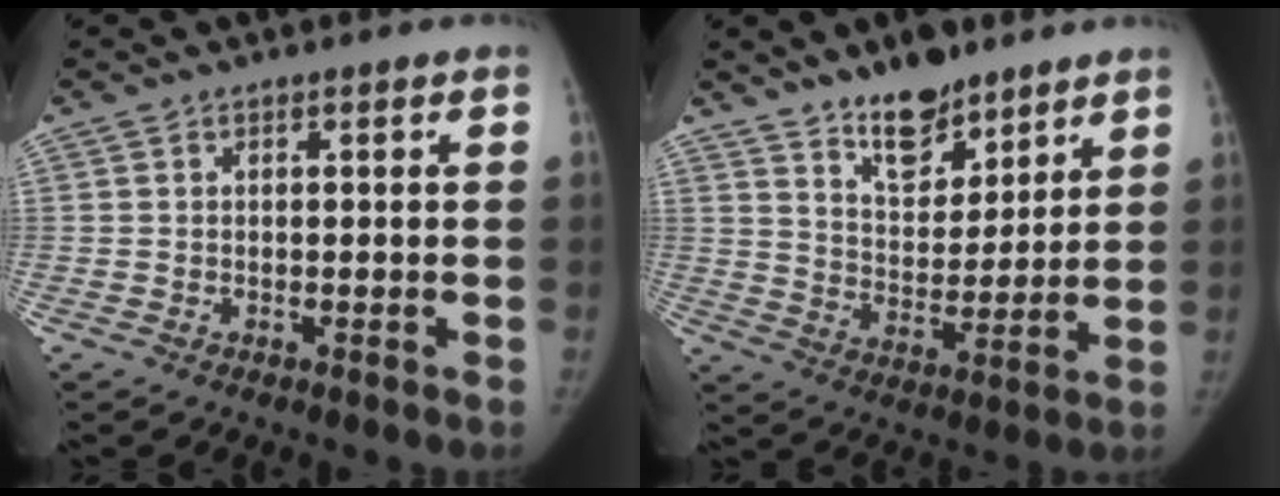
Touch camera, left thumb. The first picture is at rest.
{"total": 11.7, "force": [8.9, 5.1, 5.6], "torque": [-0.062, -0.067, 0.158]}